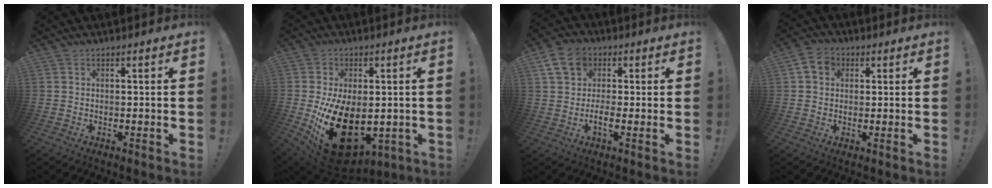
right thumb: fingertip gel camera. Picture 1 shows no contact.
{"total": 21.3, "force": [-4.6, 13.0, 16.2], "torque": [-0.279, 0.012, -0.056]}
{"total": 9.3, "force": [1.0, 6.9, 6.2], "torque": [-0.109, -0.001, 0.021]}
{"total": 6.1, "force": [1.9, 4.9, 3.1], "torque": [-0.051, 0.005, 0.038]}